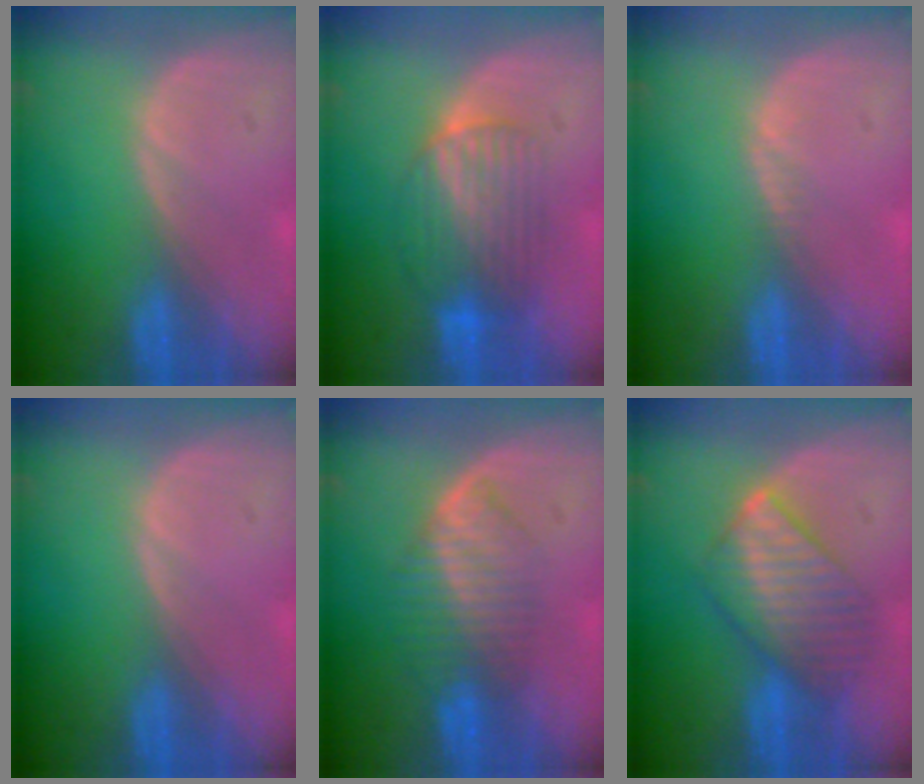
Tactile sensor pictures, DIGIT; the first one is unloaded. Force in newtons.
{"total": 6.5, "press": 6.4, "slide": 1.0}
{"total": 0.7, "press": 0.6, "slide": 0.4}
{"total": 0.0}
{"total": 6.7, "press": 6.0, "slide": 2.9}
{"total": 7.4, "press": 7.4, "slide": 0.1}